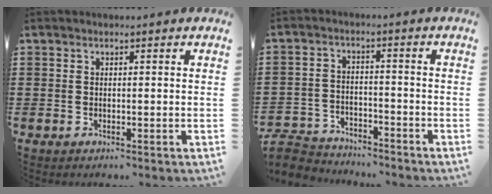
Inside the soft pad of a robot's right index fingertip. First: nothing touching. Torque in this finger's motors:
{"motor_torque": [-1.04, 1.10, -1.05, -0.21]}